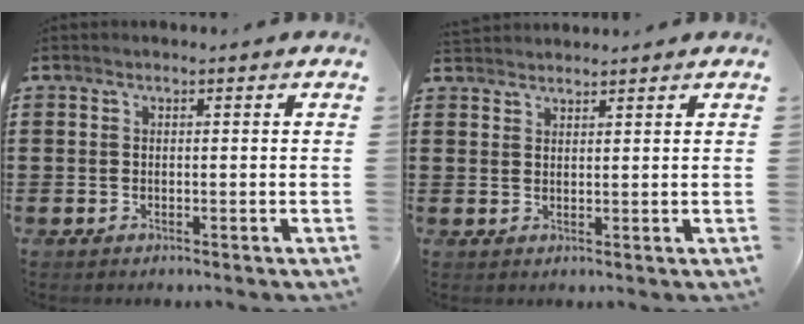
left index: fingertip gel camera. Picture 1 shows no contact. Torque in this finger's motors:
{"motor_torque": [0.10, 0.11, 0.07, 0.07]}